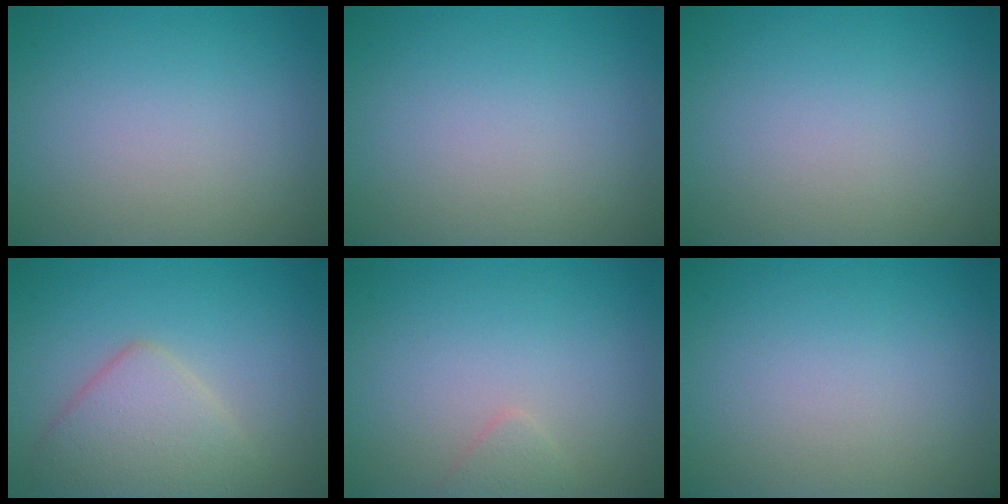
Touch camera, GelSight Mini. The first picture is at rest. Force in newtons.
{"total": 0.0}
{"total": 0.0}
{"total": 4.4, "press": 4.4, "slide": 0.3}
{"total": 0.8, "press": 0.8, "slide": 0.1}
{"total": 0.0}